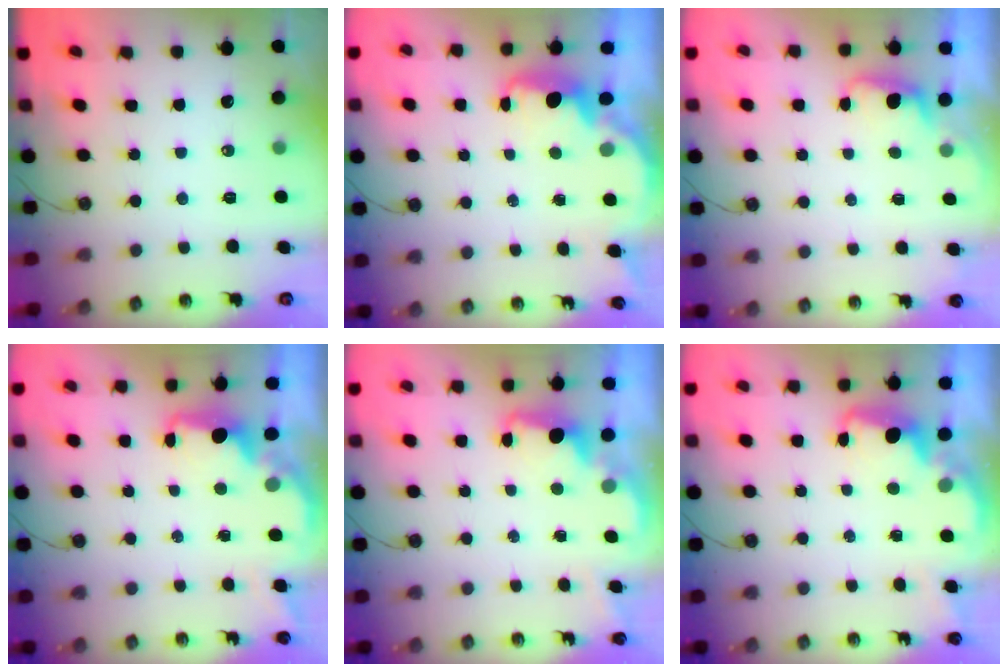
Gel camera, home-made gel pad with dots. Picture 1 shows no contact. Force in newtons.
{"total": 2.7, "press": 2.6, "slide": 0.6}
{"total": 1.2, "press": 1.0, "slide": 0.7}
{"total": 2.0, "press": 1.9, "slide": 0.8}
{"total": 1.4, "press": 1.3, "slide": 0.6}
{"total": 2.1, "press": 2.0, "slide": 0.6}